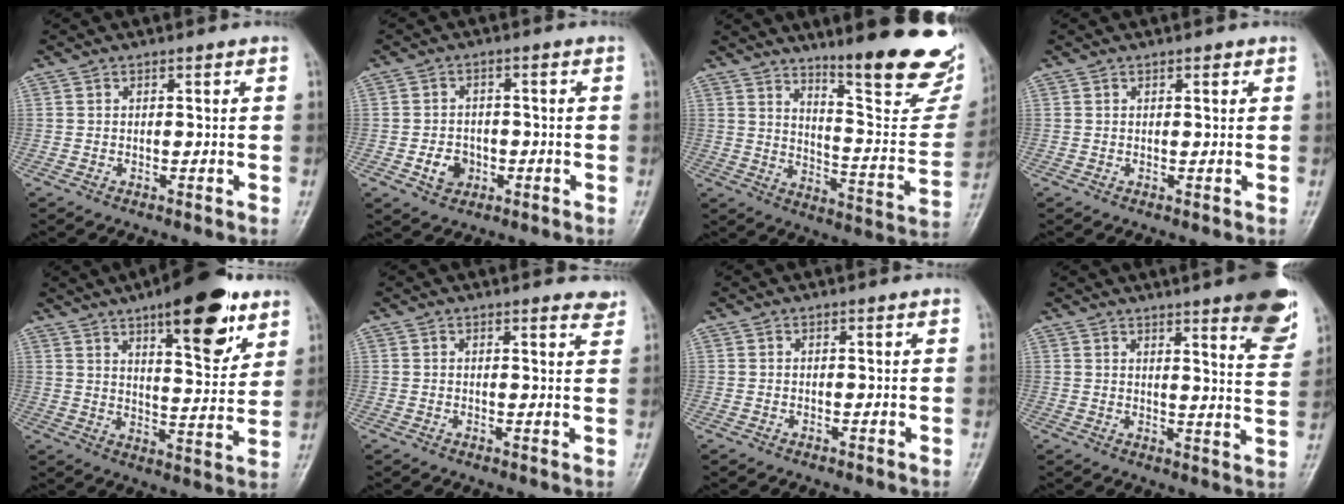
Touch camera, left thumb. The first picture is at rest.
{"total": 4.5, "force": [-1.5, 3.7, 2.2], "torque": [-0.019, 0.011, -0.023]}
{"total": 23.2, "force": [16.5, 4.8, 15.6], "torque": [-0.176, -0.103, 0.229]}
{"total": 0.7, "force": [0.4, 0.2, 0.4], "torque": [-0.007, -0.001, 0.006]}
{"total": 16.8, "force": [9.9, 5.6, 12.4], "torque": [-0.141, -0.048, 0.145]}
{"total": 2.1, "force": [2.0, 0.3, 0.7], "torque": [-0.006, -0.016, 0.018]}
{"total": 0.0}
{"total": 11.9, "force": [7.5, 1.8, 9.1], "torque": [-0.093, -0.042, 0.089]}